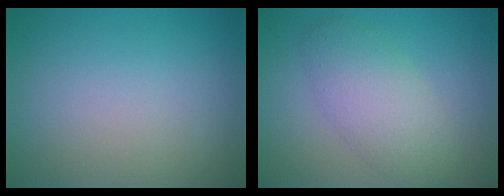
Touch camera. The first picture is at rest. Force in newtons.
{"total": 4.6, "press": 4.5, "slide": 0.6}